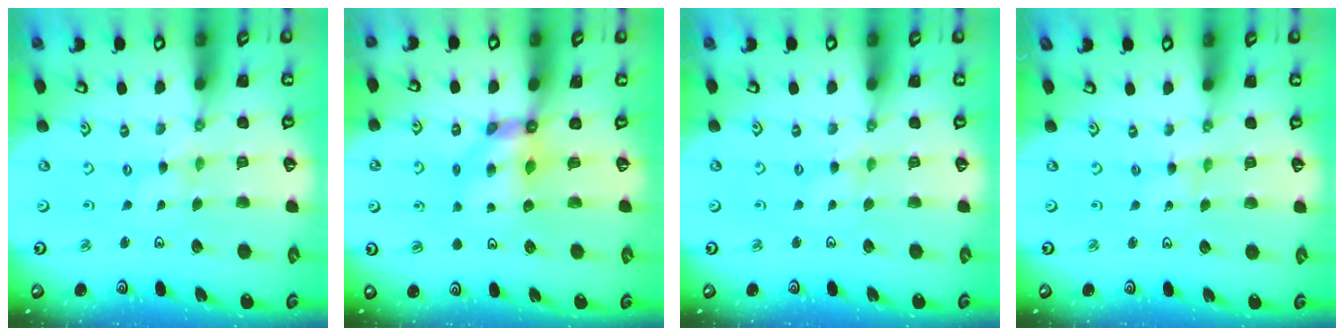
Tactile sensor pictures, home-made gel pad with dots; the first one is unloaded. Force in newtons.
{"total": 6.6, "press": 6.6, "slide": 0.2}
{"total": 0.5, "press": 0.5, "slide": 0.2}
{"total": 1.1, "press": 1.1, "slide": 0.1}